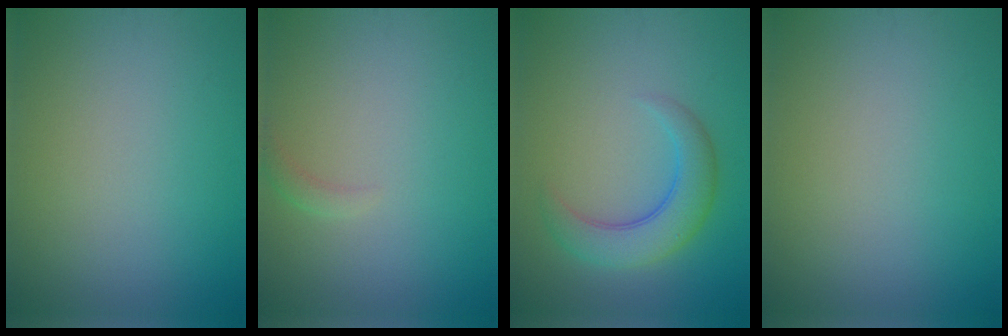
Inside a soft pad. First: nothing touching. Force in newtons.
{"total": 1.0, "press": 0.9, "slide": 0.2}
{"total": 4.6, "press": 4.6, "slide": 0.1}
{"total": 0.0}